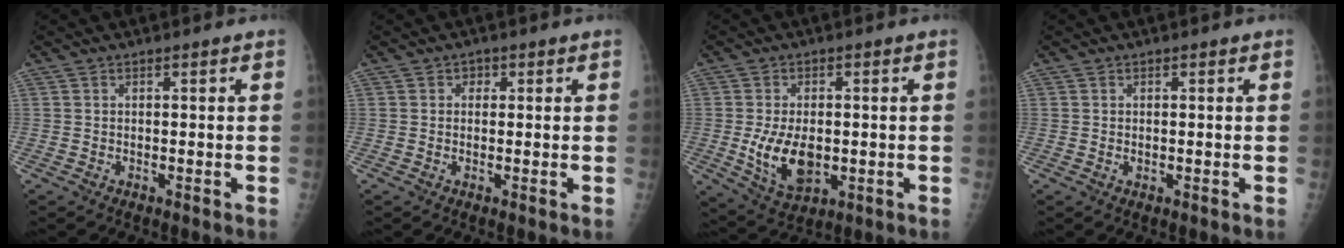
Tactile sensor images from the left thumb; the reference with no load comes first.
{"total": 1.3, "force": [0.4, 1.2, 0.5], "torque": [0.005, 0.002, 0.000]}
{"total": 9.9, "force": [-1.2, 5.9, 7.9], "torque": [-0.129, -0.013, -0.008]}
{"total": 0.6, "force": [0.0, 0.5, 0.4], "torque": [-0.006, -0.001, 0.001]}